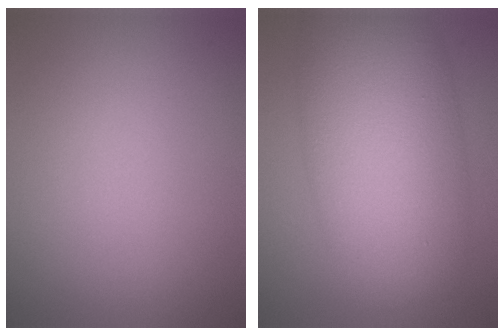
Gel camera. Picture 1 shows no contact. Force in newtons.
{"total": 12.0, "press": 12.0, "slide": 0.5}